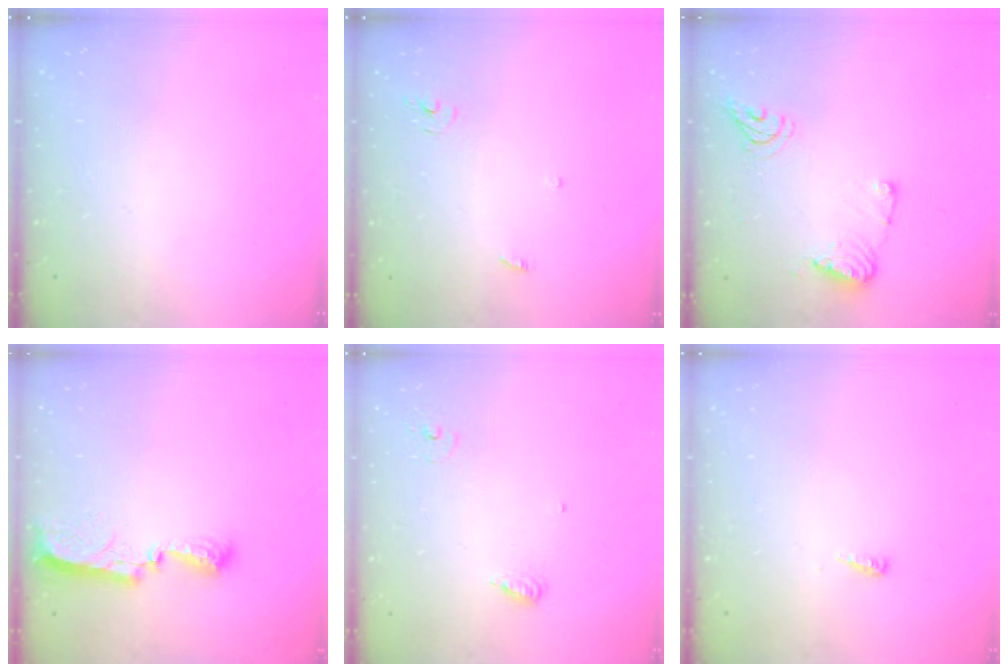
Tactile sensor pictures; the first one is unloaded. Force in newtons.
{"total": 2.9, "press": 2.9, "slide": 0.2}
{"total": 9.4, "press": 9.4, "slide": 0.3}
{"total": 8.3, "press": 8.3, "slide": 0.9}
{"total": 6.4, "press": 6.4, "slide": 0.5}
{"total": 4.0, "press": 4.0, "slide": 0.5}